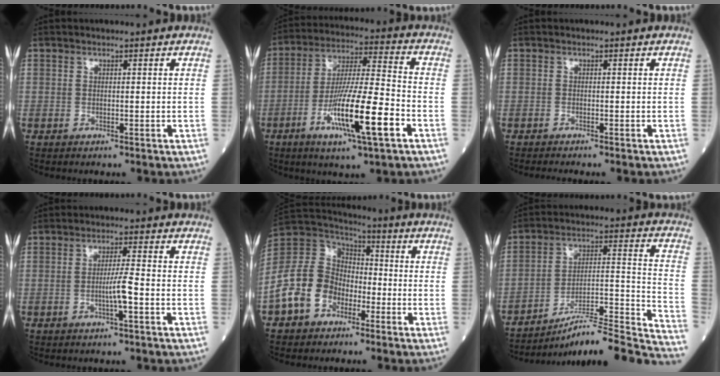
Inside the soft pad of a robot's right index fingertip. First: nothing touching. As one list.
[{"total": 14.9, "force": [-5.8, 1.0, 13.6], "torque": [-0.251, -0.014, -0.102]}, {"total": 2.3, "force": [-2.0, -0.3, 1.2], "torque": [-0.010, 0.000, -0.029]}, {"total": 3.7, "force": [-1.1, -0.3, 3.6], "torque": [-0.066, -0.004, -0.023]}, {"total": 11.0, "force": [-5.2, 8.3, 5.0], "torque": [-0.124, 0.027, -0.104]}, {"total": 23.0, "force": [-20.7, -0.1, 10.1], "torque": [-0.093, 0.014, -0.304]}]